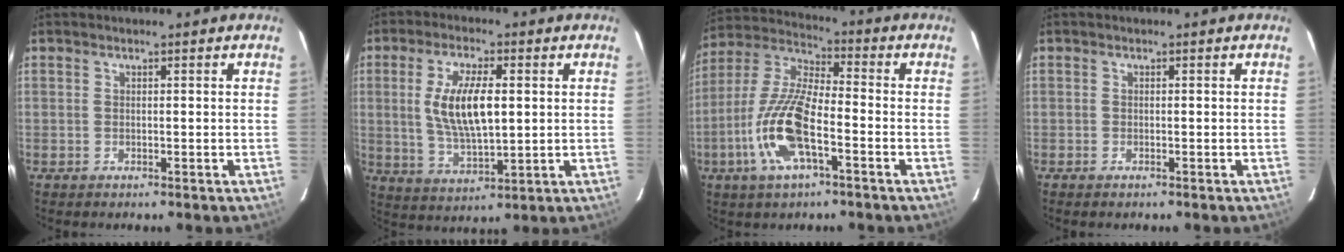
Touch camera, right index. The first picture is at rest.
{"total": 11.4, "force": [1.5, 4.3, 10.5], "torque": [-0.203, -0.002, 0.034]}
{"total": 14.6, "force": [-5.5, 4.6, 12.7], "torque": [-0.271, -0.006, -0.111]}
{"total": 0.8, "force": [-0.6, 0.2, 0.4], "torque": [-0.009, -0.002, -0.012]}